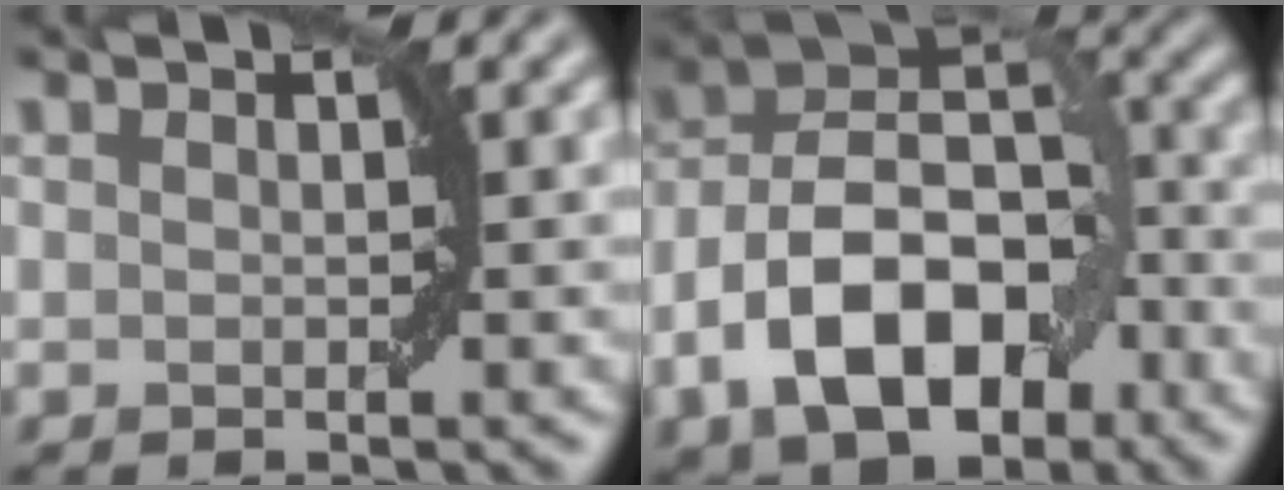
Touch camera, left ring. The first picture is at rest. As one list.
[{"total": 11.9, "force": [-5.1, 7.2, 8.0], "torque": [-0.134, 0.008, -0.097]}]